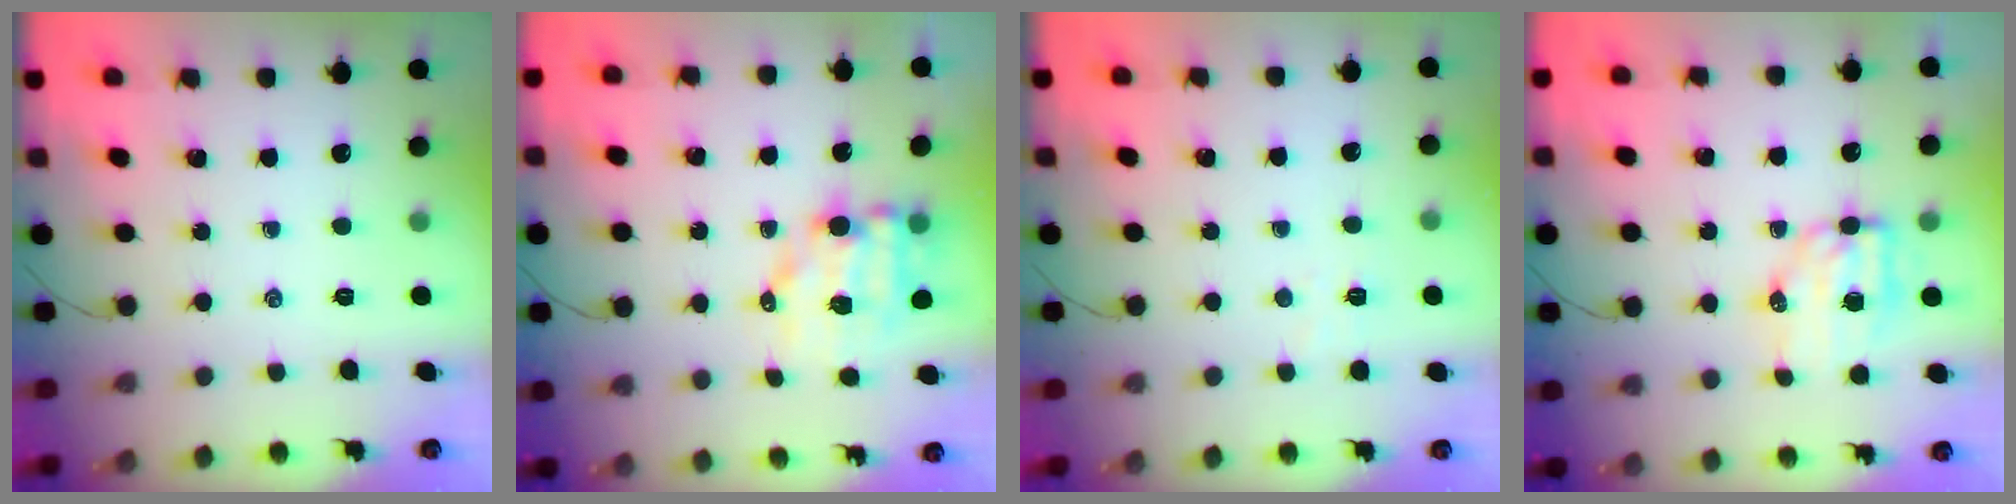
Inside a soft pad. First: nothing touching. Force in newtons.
{"total": 8.7, "press": 8.6, "slide": 1.6}
{"total": 3.1, "press": 2.9, "slide": 0.9}
{"total": 7.4, "press": 7.3, "slide": 0.9}